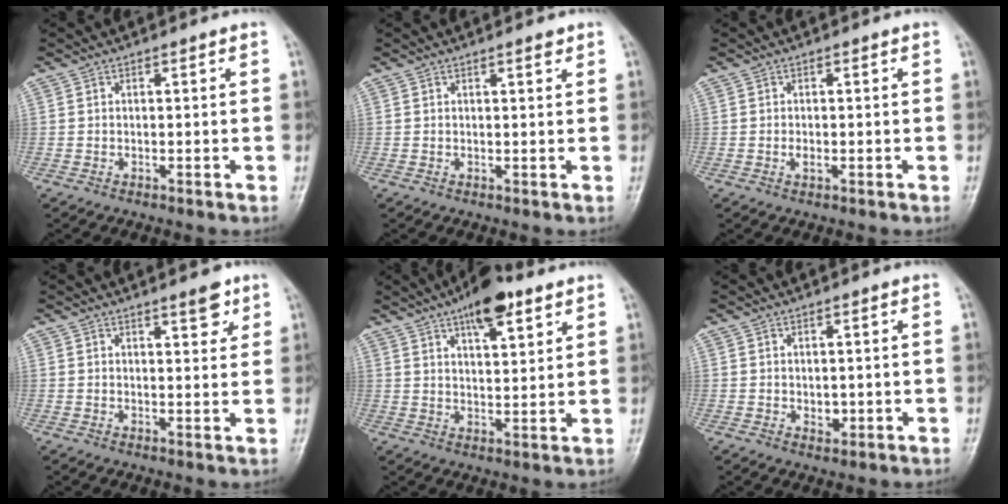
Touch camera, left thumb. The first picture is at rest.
{"total": 1.3, "force": [1.0, 0.3, 0.8], "torque": [-0.010, -0.006, 0.014]}
{"total": 1.2, "force": [-0.2, 0.7, 0.9], "torque": [-0.015, -0.002, -0.002]}
{"total": 4.1, "force": [2.7, 1.4, 2.7], "torque": [-0.022, -0.015, 0.035]}
{"total": 10.9, "force": [6.7, 4.0, 7.7], "torque": [-0.099, -0.027, 0.102]}
{"total": 2.1, "force": [0.2, 1.5, 1.5], "torque": [-0.015, -0.005, 0.008]}